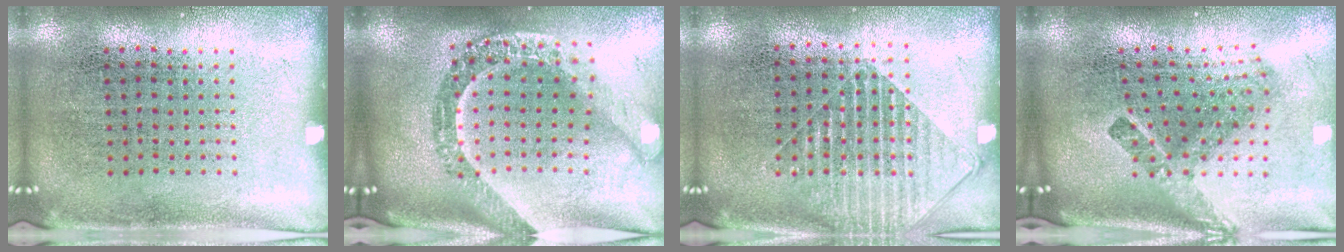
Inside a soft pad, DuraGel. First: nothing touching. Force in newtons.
{"total": 3.1, "press": 2.3, "slide": 2.0}
{"total": 1.5, "press": 1.3, "slide": 0.8}
{"total": 2.6, "press": 1.6, "slide": 2.0}